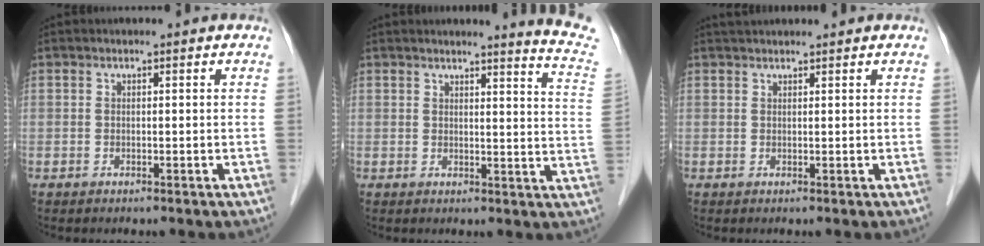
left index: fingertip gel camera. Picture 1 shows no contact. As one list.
[{"total": 8.6, "force": [8.1, -1.0, 2.8], "torque": [-0.032, -0.066, 0.067]}, {"total": 2.7, "force": [2.6, 0.0, 0.8], "torque": [-0.008, 0.031, 0.047]}]